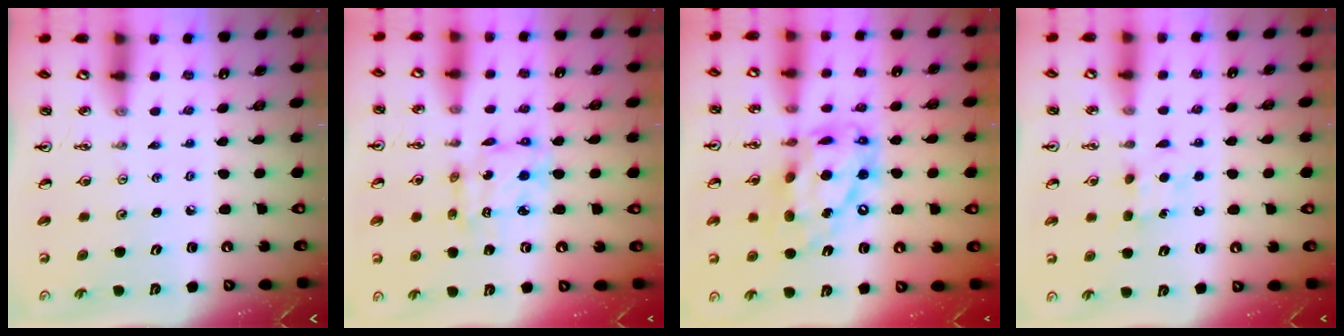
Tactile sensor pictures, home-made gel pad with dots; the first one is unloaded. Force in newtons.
{"total": 8.2, "press": 8.2, "slide": 0.6}
{"total": 17.1, "press": 17.0, "slide": 1.6}
{"total": 6.3, "press": 6.2, "slide": 0.8}